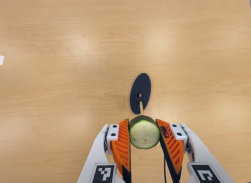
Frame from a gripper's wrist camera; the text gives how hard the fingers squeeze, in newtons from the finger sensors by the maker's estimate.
{"total": 11.3, "left": 12.8, "right": 9.8}